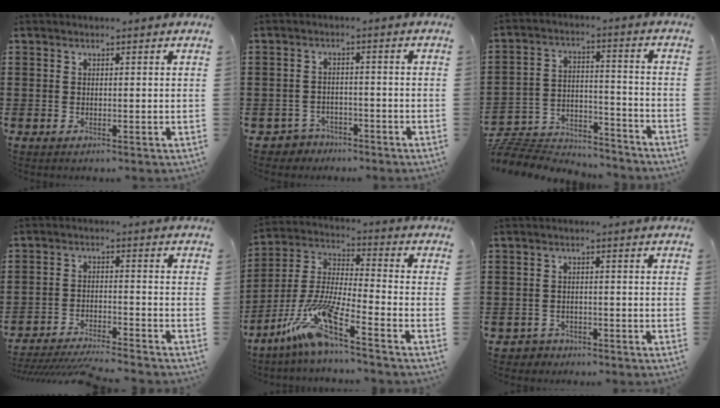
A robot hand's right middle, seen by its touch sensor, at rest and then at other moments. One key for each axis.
{"total": 2.7, "fx": -2.5, "fy": 1.1, "fz": -0.2, "tx": -0.007, "ty": 0.001, "tz": -0.055}
{"total": 7.1, "fx": -6.9, "fy": 1.5, "fz": 0.8, "tx": -0.018, "ty": 0.015, "tz": -0.140}
{"total": 4.6, "fx": -4.5, "fy": 0.1, "fz": 1.1, "tx": -0.026, "ty": -0.007, "tz": -0.092}
{"total": 11.2, "fx": -7.6, "fy": 0.5, "fz": 8.1, "tx": -0.187, "ty": -0.020, "tz": -0.157}
{"total": 1.6, "fx": -1.5, "fy": 0.7, "fz": -0.2, "tx": -0.002, "ty": 0.002, "tz": -0.034}